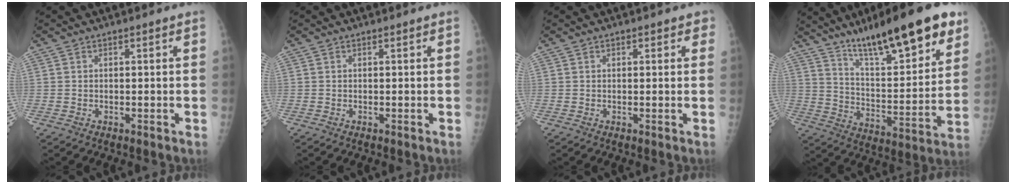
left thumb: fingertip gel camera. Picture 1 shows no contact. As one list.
[{"total": 0.0}, {"total": 1.9, "force": [0.9, 1.2, 1.2], "torque": [0.000, 0.001, 0.008]}, {"total": 23.7, "force": [15.5, 5.5, 17.1], "torque": [-0.234, -0.059, 0.252]}]